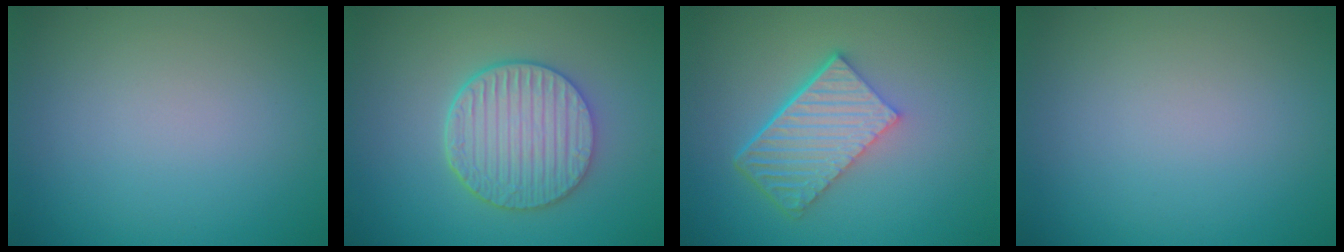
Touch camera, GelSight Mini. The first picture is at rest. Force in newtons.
{"total": 6.0, "press": 4.7, "slide": 3.6}
{"total": 6.2, "press": 4.2, "slide": 4.6}
{"total": 0.0}